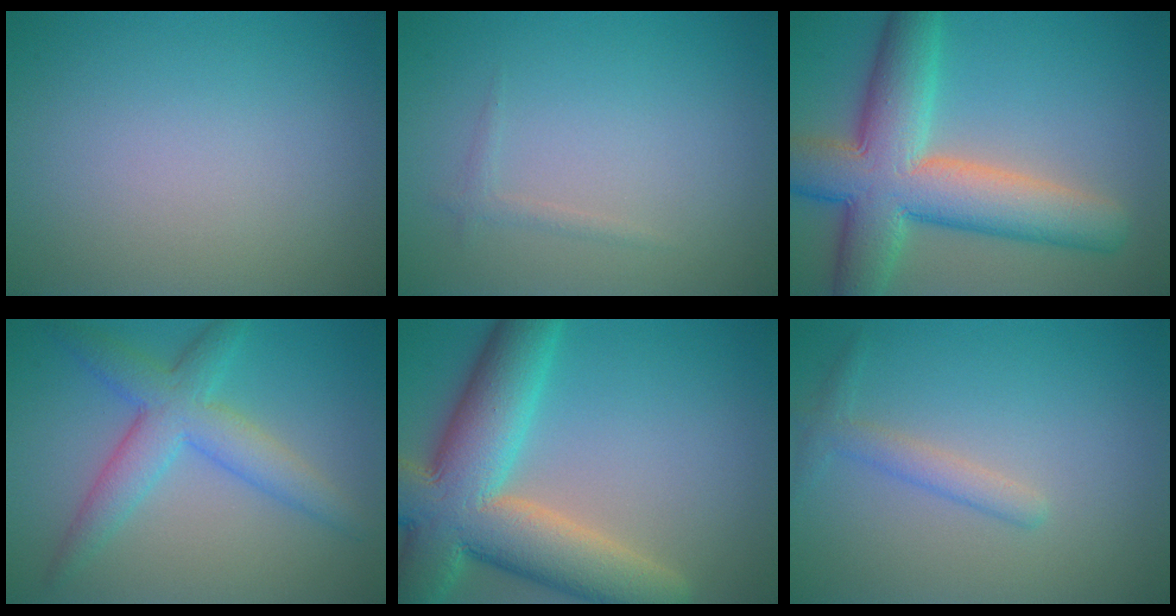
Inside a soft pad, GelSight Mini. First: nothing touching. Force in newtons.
{"total": 0.7, "press": 0.7, "slide": 0.1}
{"total": 10.8, "press": 10.8, "slide": 0.4}
{"total": 5.0, "press": 5.0, "slide": 0.2}
{"total": 12.4, "press": 12.3, "slide": 0.7}
{"total": 1.8, "press": 1.8, "slide": 0.1}